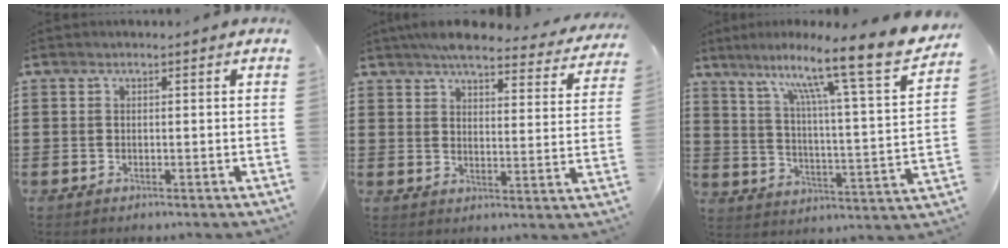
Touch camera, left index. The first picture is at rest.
{"total": 5.8, "force": [5.2, 1.1, 2.4], "torque": [-0.058, -0.022, 0.091]}
{"total": 13.0, "force": [10.2, -0.3, 8.1], "torque": [-0.158, -0.082, 0.155]}